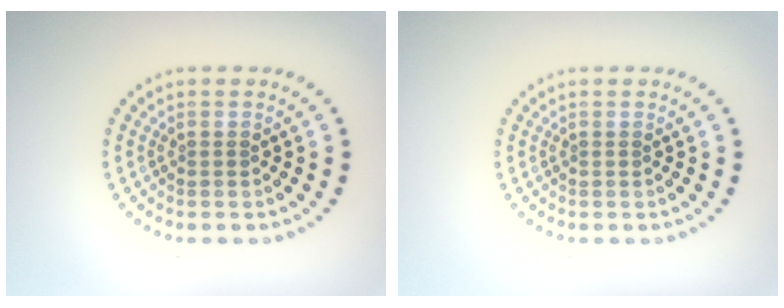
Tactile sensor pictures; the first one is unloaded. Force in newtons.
{"total": 0.0}